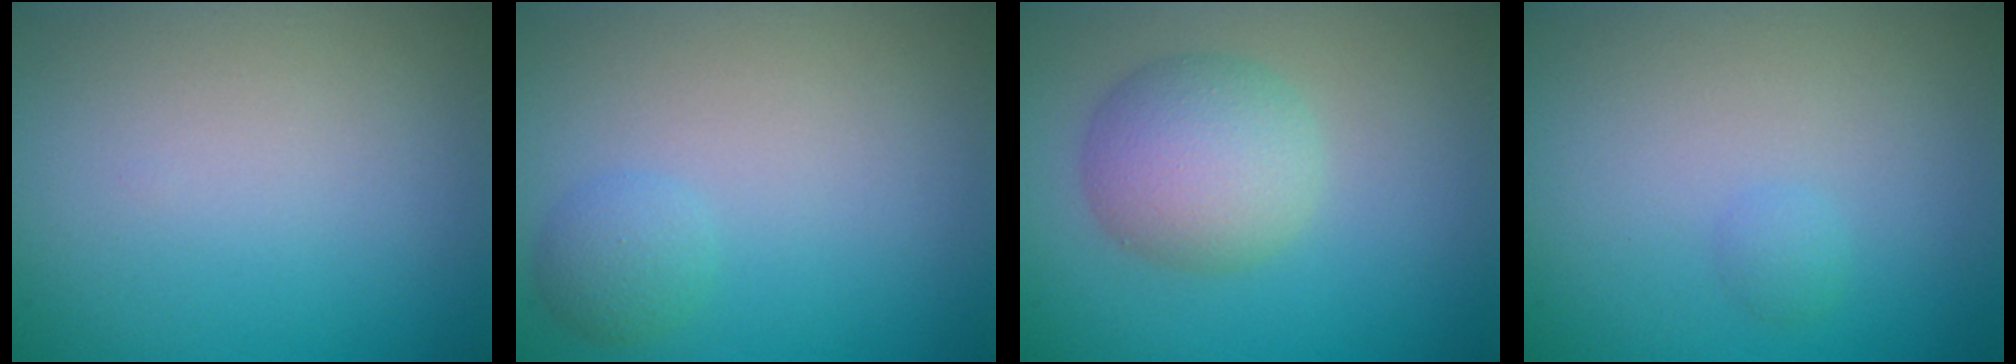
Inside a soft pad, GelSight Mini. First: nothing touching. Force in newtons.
{"total": 1.5, "press": 1.5, "slide": 0.1}
{"total": 5.1, "press": 5.1, "slide": 0.2}
{"total": 0.8, "press": 0.8, "slide": 0.0}